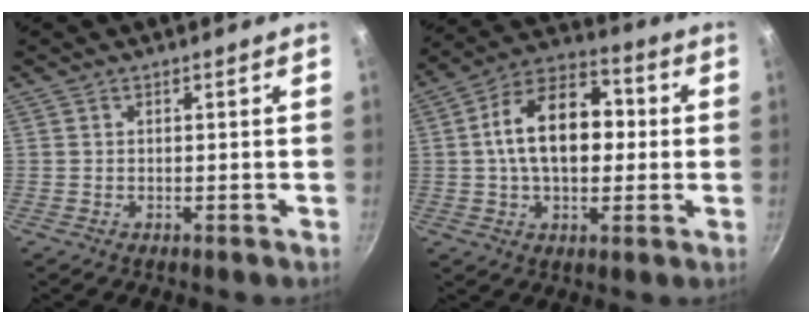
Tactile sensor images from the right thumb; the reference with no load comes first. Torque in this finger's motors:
{"motor_torque": [-1.21, 1.60, 1.55, -0.47, 0.28]}